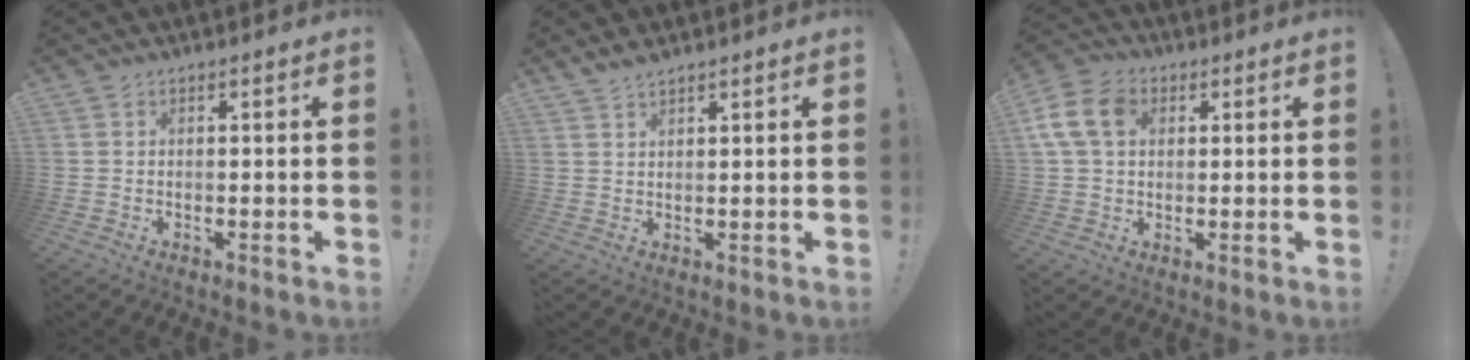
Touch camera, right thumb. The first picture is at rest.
{"total": 2.7, "force": [2.3, 0.4, 1.3], "torque": [-0.026, -0.011, 0.042]}
{"total": 11.6, "force": [3.3, 8.2, 7.4], "torque": [-0.149, 0.003, 0.065]}